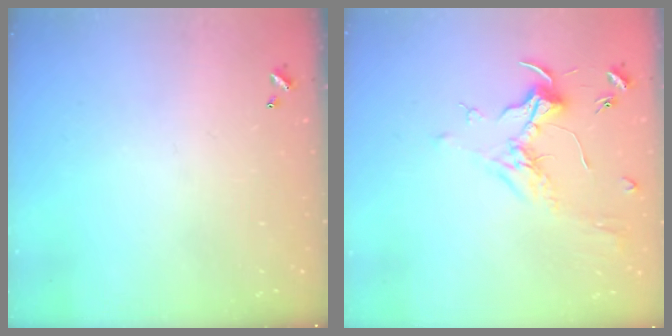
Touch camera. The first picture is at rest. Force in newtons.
{"total": 1.8, "press": 1.6, "slide": 0.9}